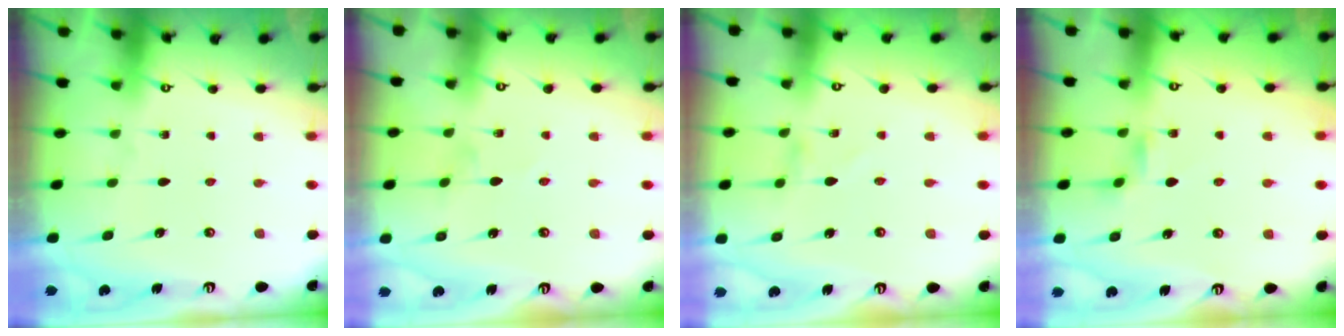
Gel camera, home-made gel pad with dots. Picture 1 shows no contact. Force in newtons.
{"total": 0.0}
{"total": 1.3, "press": 1.3, "slide": 0.1}
{"total": 2.1, "press": 2.1, "slide": 0.3}